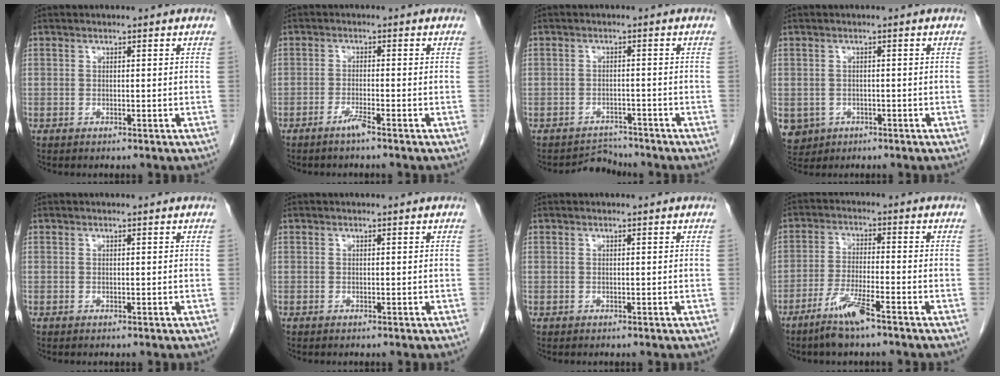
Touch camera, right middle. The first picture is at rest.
{"total": 2.2, "force": [-1.6, -0.4, 1.4], "torque": [-0.031, -0.002, -0.034]}
{"total": 3.0, "force": [-2.6, 0.5, -1.3], "torque": [0.022, 0.001, -0.040]}
{"total": 6.2, "force": [-2.4, 5.5, 1.6], "torque": [-0.043, -0.001, -0.032]}
{"total": 0.0}
{"total": 0.0}
{"total": 0.0}
{"total": 6.4, "force": [-4.4, 0.3, 4.6], "torque": [-0.096, -0.011, -0.086]}